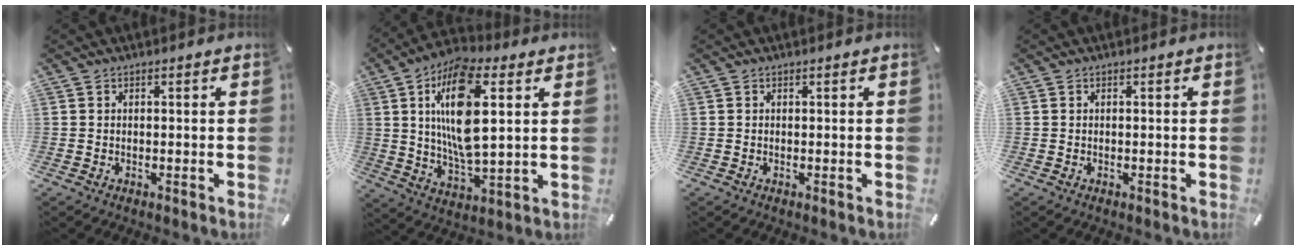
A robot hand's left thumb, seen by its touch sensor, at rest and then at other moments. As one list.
[{"total": 17.5, "force": [5.4, 7.5, 14.9], "torque": [-0.301, -0.007, 0.085]}, {"total": 0.0}, {"total": 0.0}]